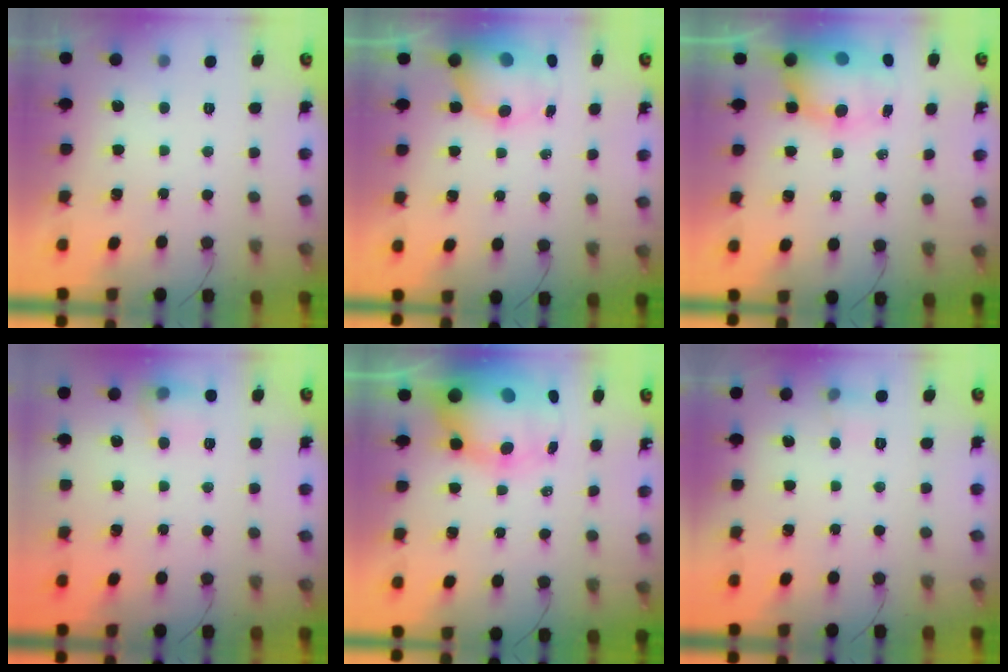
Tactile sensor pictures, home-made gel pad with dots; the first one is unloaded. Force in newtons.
{"total": 9.2, "press": 9.1, "slide": 1.7}
{"total": 12.0, "press": 11.6, "slide": 3.0}
{"total": 9.4, "press": 9.4, "slide": 0.6}
{"total": 15.6, "press": 15.3, "slide": 3.2}
{"total": 5.3, "press": 5.1, "slide": 1.4}